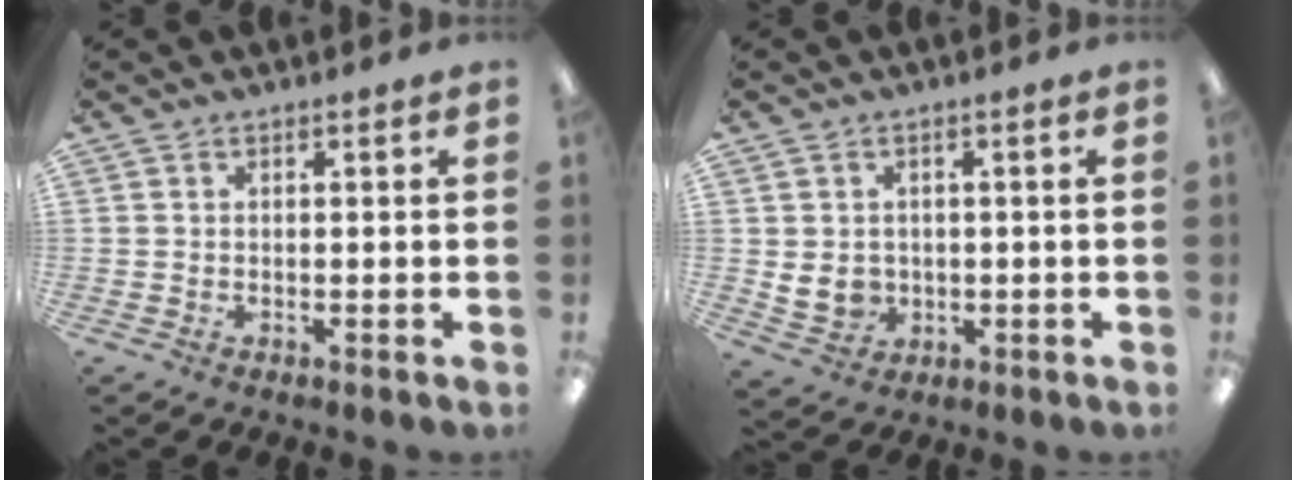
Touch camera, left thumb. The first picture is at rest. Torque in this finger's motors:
{"motor_torque": [-0.18, 0.22, 0.03, -0.17, 0.01]}